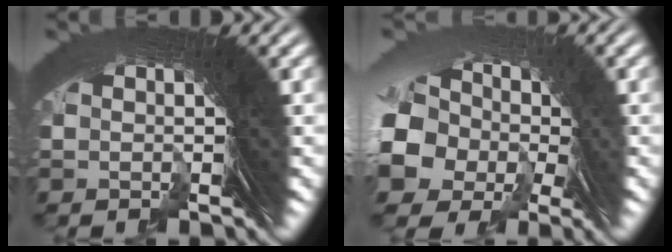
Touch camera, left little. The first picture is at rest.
{"total": 7.5, "force": [-1.7, 6.1, 3.9], "torque": [-0.117, -0.045, -0.009]}